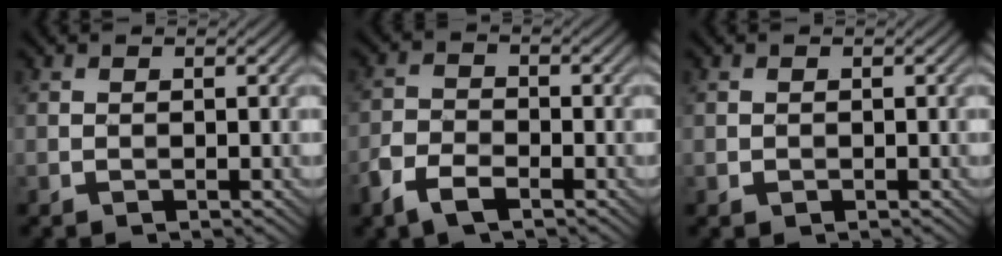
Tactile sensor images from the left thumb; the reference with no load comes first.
{"total": 4.8, "force": [-3.1, 2.2, 2.8], "torque": [-0.062, -0.006, -0.070]}
{"total": 0.5, "force": [-0.1, 0.5, 0.1], "torque": [0.001, -0.005, -0.003]}